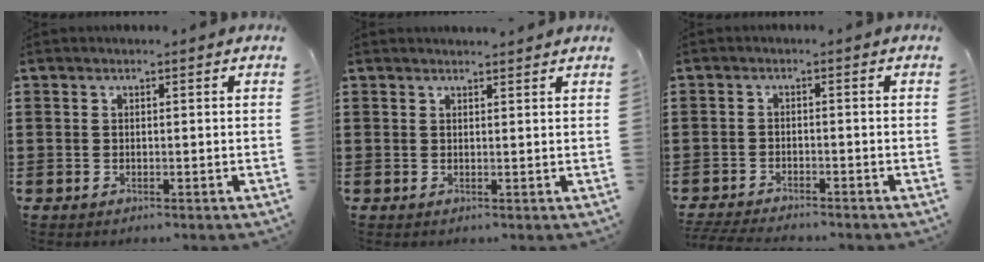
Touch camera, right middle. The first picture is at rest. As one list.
[{"total": 1.2, "force": [1.2, -0.1, 0.2], "torque": [0.003, -0.005, 0.020]}, {"total": 3.2, "force": [-3.1, 0.2, 0.5], "torque": [-0.018, -0.006, -0.067]}]